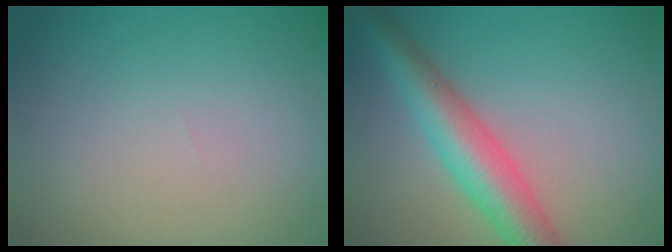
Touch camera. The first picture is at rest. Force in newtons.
{"total": 6.2, "press": 6.2, "slide": 0.1}